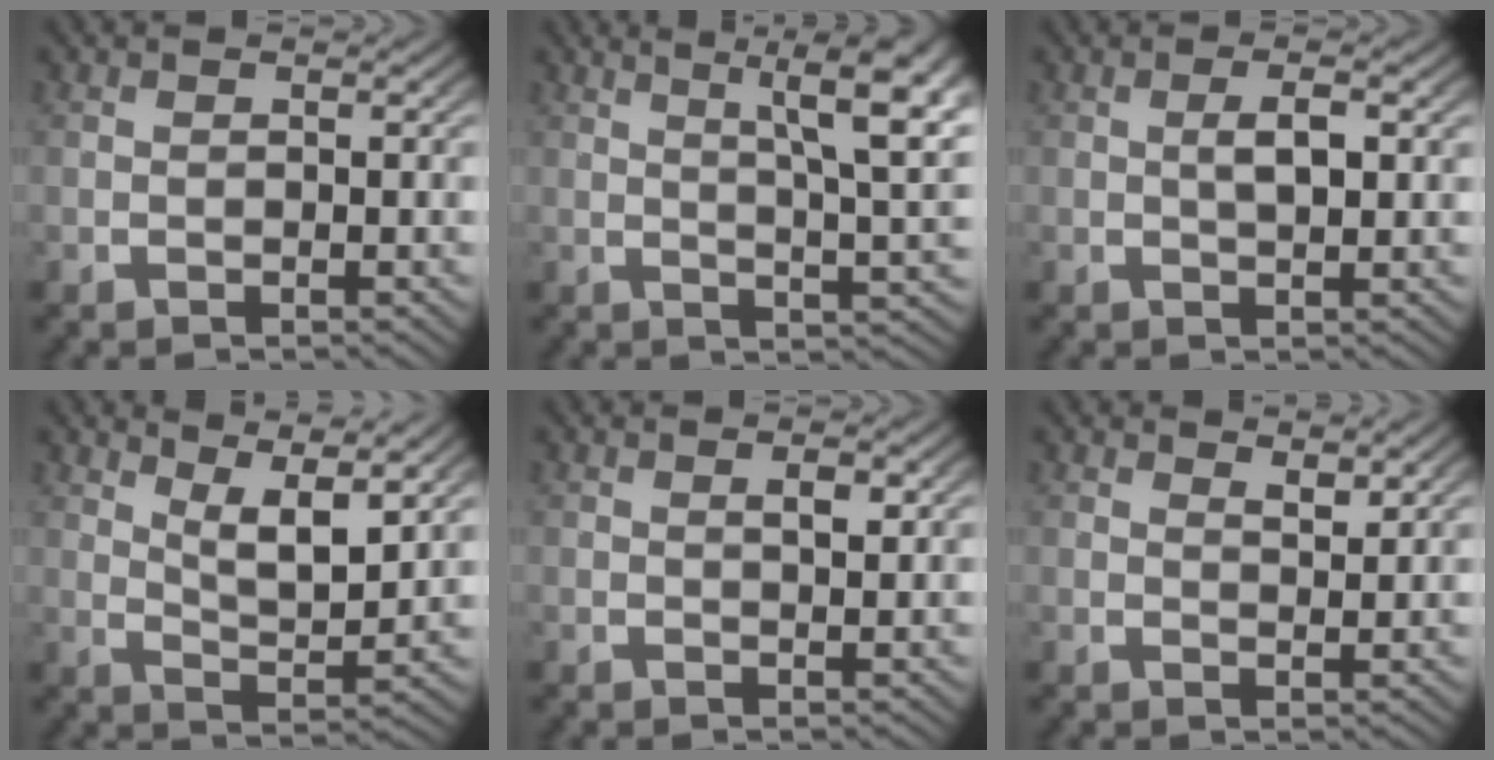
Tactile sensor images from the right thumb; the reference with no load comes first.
{"total": 9.6, "force": [3.9, 4.2, 7.7], "torque": [-0.086, 0.010, 0.052]}
{"total": 2.0, "force": [0.4, 0.8, 1.8], "torque": [-0.032, 0.004, 0.009]}
{"total": 5.4, "force": [3.1, 1.8, 4.0], "torque": [-0.071, -0.013, 0.060]}
{"total": 1.2, "force": [0.5, 0.4, 1.0], "torque": [-0.011, 0.000, 0.009]}
{"total": 2.0, "force": [1.8, 0.3, 0.7], "torque": [-0.007, -0.008, 0.036]}